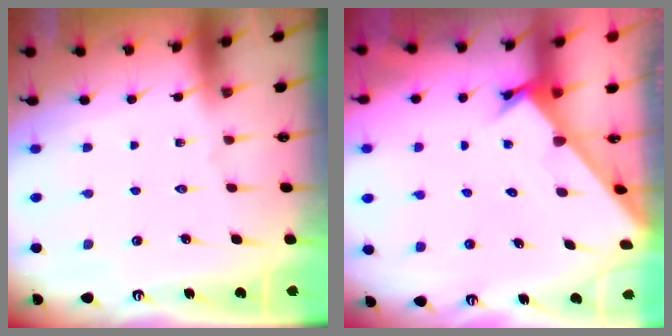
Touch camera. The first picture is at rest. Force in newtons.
{"total": 2.2, "press": 2.2, "slide": 0.2}